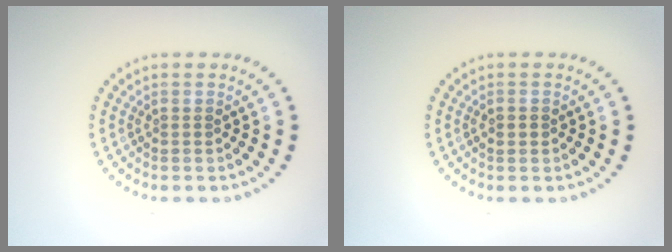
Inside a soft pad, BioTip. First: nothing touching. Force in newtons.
{"total": 1.1, "press": 1.1, "slide": 0.1}